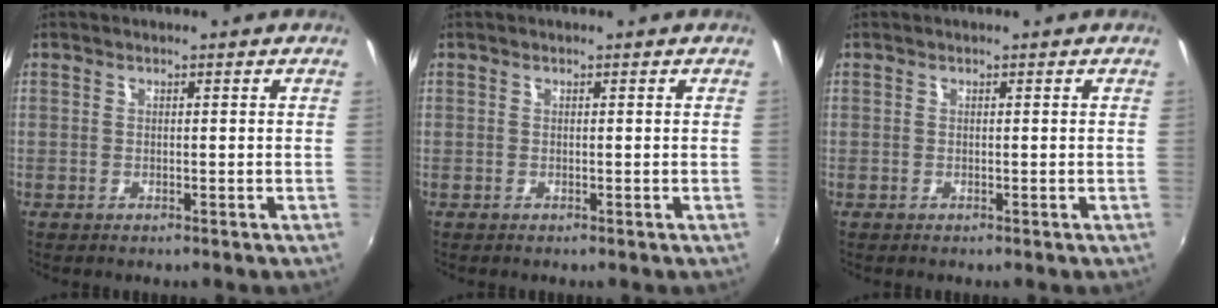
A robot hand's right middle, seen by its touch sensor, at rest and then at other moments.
{"total": 0.0}
{"total": 0.0}